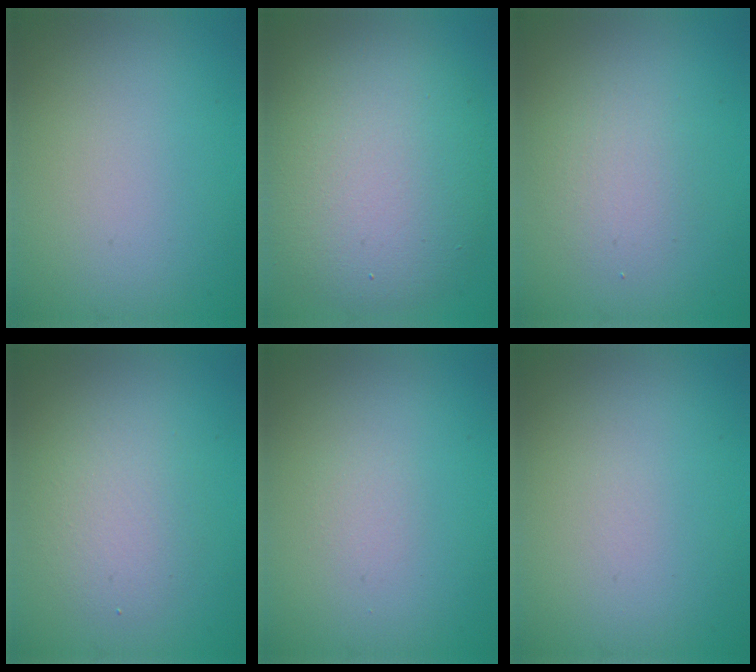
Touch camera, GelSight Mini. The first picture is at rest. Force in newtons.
{"total": 9.7, "press": 9.7, "slide": 0.7}
{"total": 2.2, "press": 2.2, "slide": 0.1}
{"total": 2.9, "press": 2.8, "slide": 0.3}
{"total": 0.6, "press": 0.6, "slide": 0.1}
{"total": 0.0}